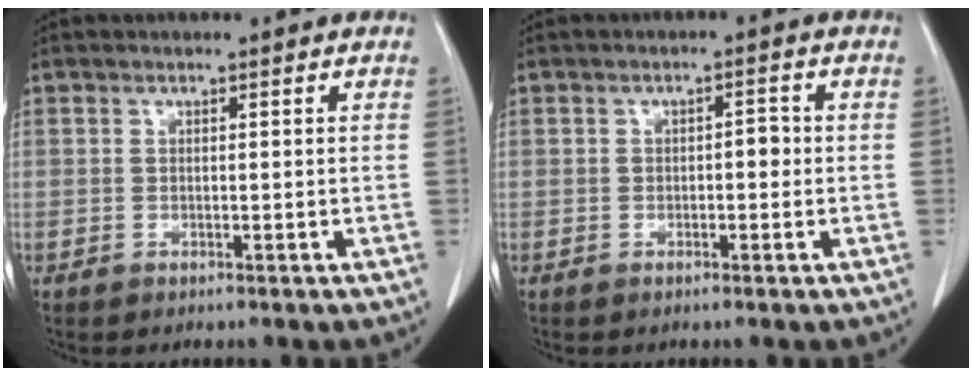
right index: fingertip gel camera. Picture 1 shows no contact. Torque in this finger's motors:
{"motor_torque": [0.28, -0.26, -0.01, 0.03]}